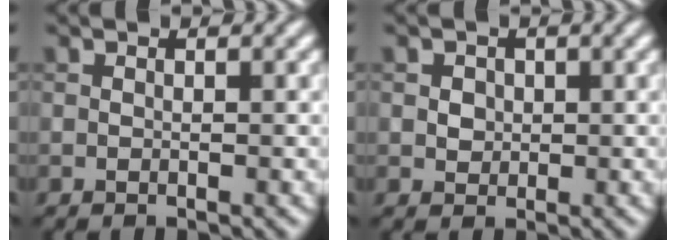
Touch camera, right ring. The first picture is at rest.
{"total": 1.5, "force": [0.3, 1.3, 0.7], "torque": [-0.008, 0.003, 0.007]}